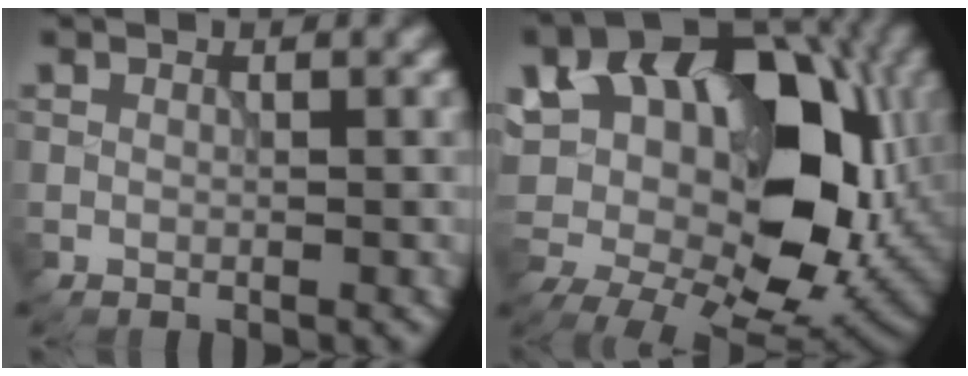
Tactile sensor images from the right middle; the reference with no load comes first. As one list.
[{"total": 18.3, "force": [3.5, 11.9, 13.4], "torque": [-0.225, 0.003, 0.069]}]